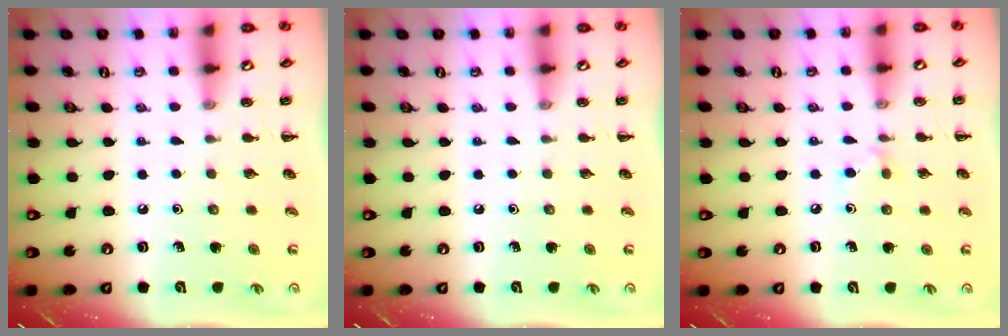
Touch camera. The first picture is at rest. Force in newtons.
{"total": 0.0}
{"total": 5.1, "press": 4.9, "slide": 1.4}